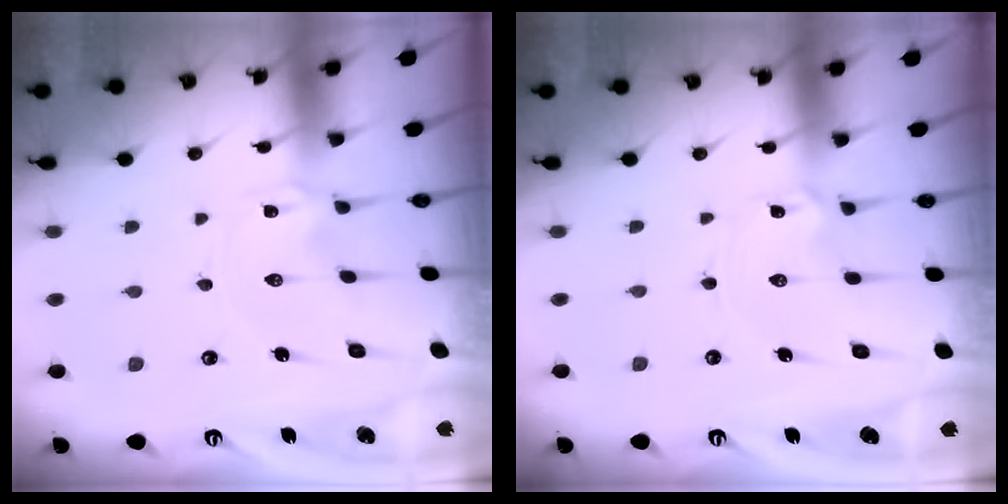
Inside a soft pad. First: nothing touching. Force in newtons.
{"total": 1.6, "press": 1.5, "slide": 0.1}